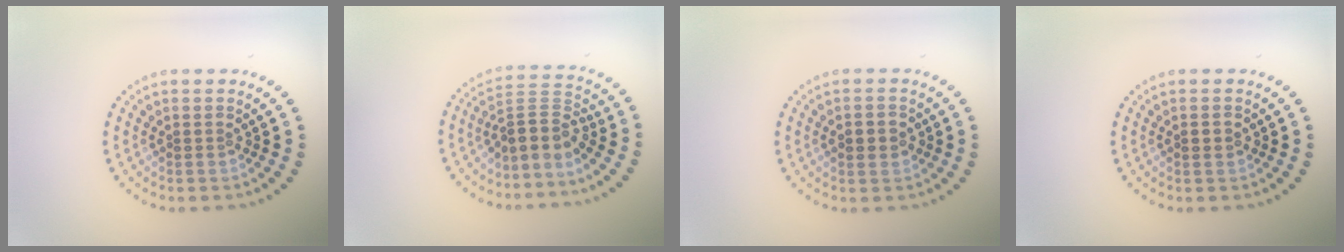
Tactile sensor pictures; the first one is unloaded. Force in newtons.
{"total": 3.4, "press": 2.6, "slide": 2.2}
{"total": 2.4, "press": 2.4, "slide": 0.2}
{"total": 1.3, "press": 1.3, "slide": 0.3}